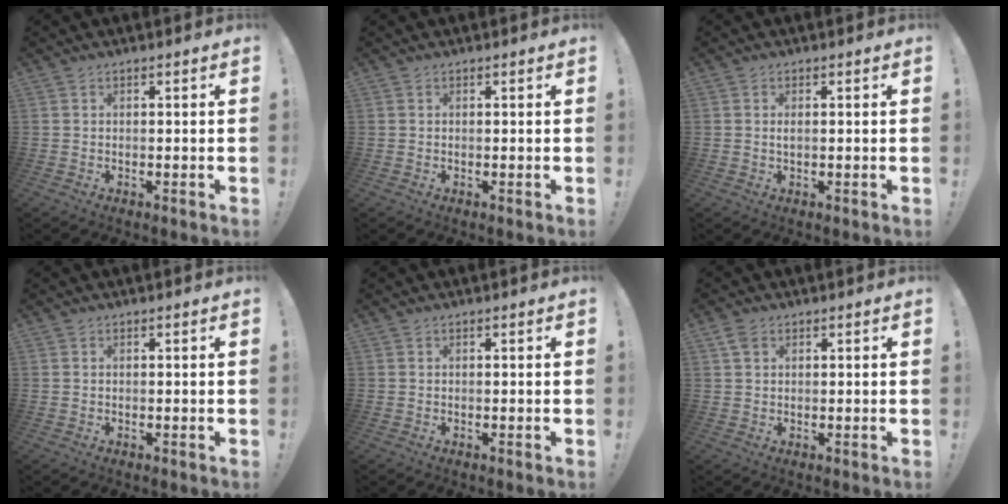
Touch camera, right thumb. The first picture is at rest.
{"total": 0.0}
{"total": 0.8, "force": [0.2, 0.0, 0.8], "torque": [-0.008, -0.003, 0.002]}
{"total": 0.0}
{"total": 0.0}
{"total": 2.8, "force": [1.4, 1.8, 1.6], "torque": [-0.026, 0.000, 0.026]}